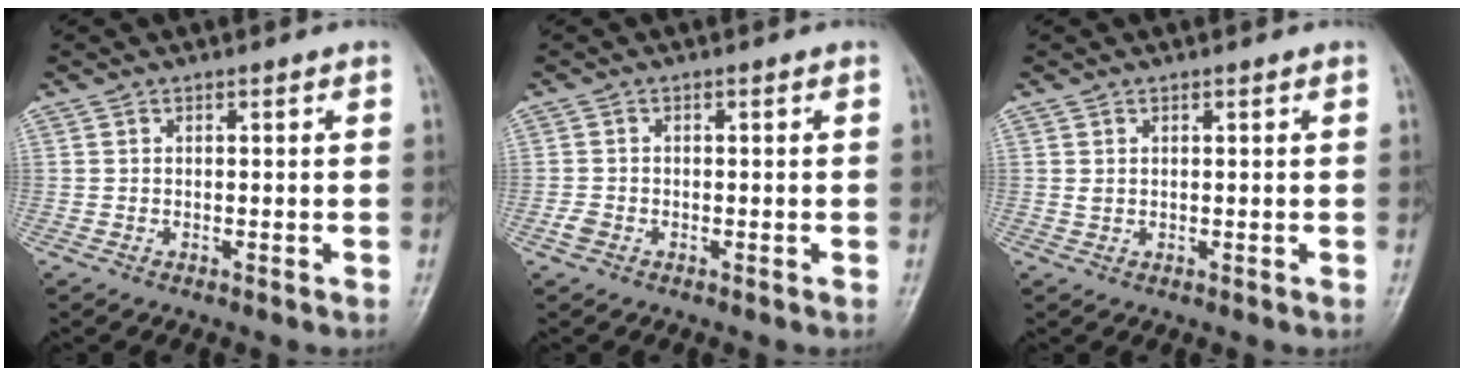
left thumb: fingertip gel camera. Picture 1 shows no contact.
{"total": 1.7, "force": [-0.7, 1.3, 0.8], "torque": [-0.016, 0.001, -0.018]}
{"total": 1.3, "force": [0.6, 0.7, 0.9], "torque": [-0.014, 0.001, 0.014]}